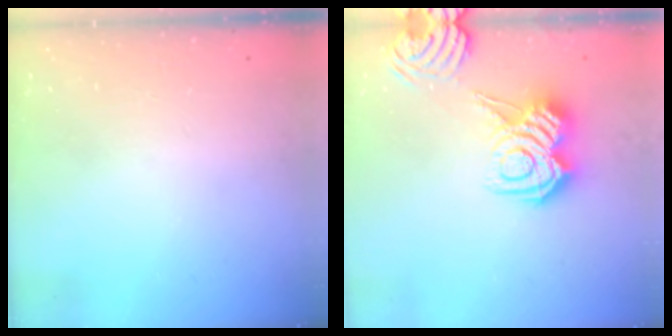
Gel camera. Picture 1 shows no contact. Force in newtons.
{"total": 11.2, "press": 11.1, "slide": 0.8}